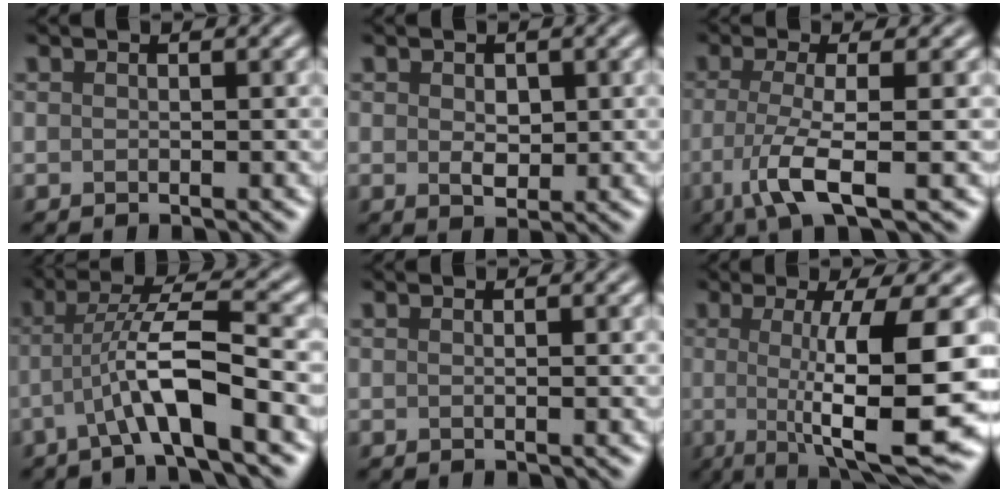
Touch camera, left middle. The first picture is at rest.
{"total": 1.7, "force": [0.3, 1.2, 1.2], "torque": [-0.023, -0.001, 0.010]}
{"total": 5.0, "force": [-1.8, 1.0, 4.5], "torque": [-0.086, -0.008, -0.037]}
{"total": 5.7, "force": [-2.0, 0.8, 5.3], "torque": [-0.099, 0.022, -0.041]}
{"total": 0.6, "force": [0.1, 0.3, 0.5], "torque": [-0.004, -0.006, -0.002]}
{"total": 11.7, "force": [-0.7, 2.5, 11.4], "torque": [-0.146, -0.008, -0.008]}